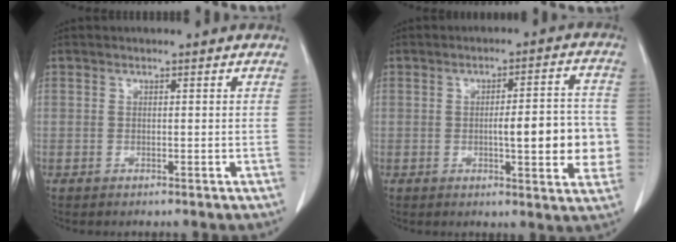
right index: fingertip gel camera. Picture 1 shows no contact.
{"total": 10.1, "force": [-1.4, 2.2, 9.7], "torque": [-0.123, 0.012, -0.013]}